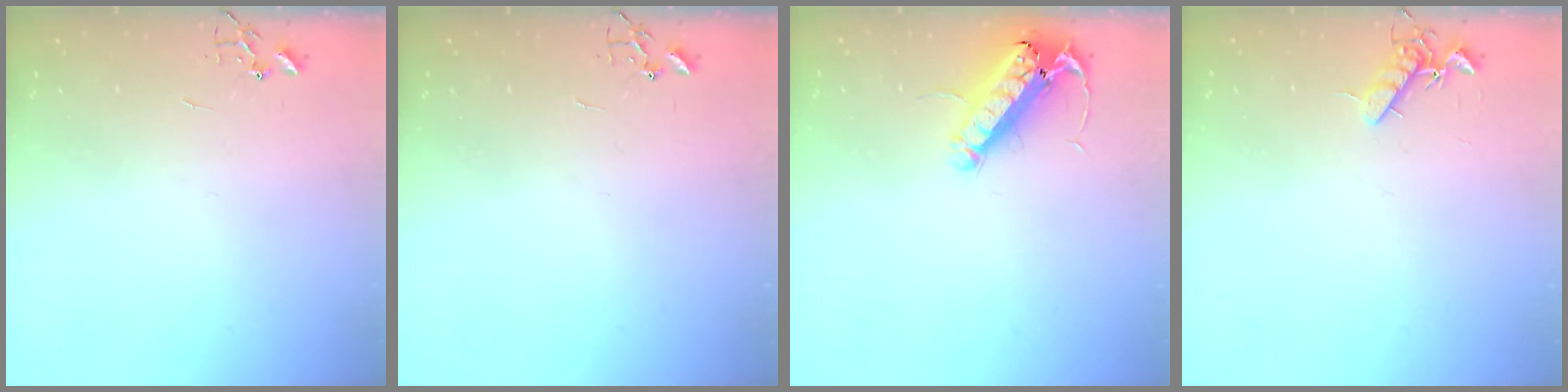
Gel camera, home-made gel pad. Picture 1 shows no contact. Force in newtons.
{"total": 0.0}
{"total": 14.7, "press": 14.4, "slide": 2.7}
{"total": 7.7, "press": 7.7, "slide": 1.1}